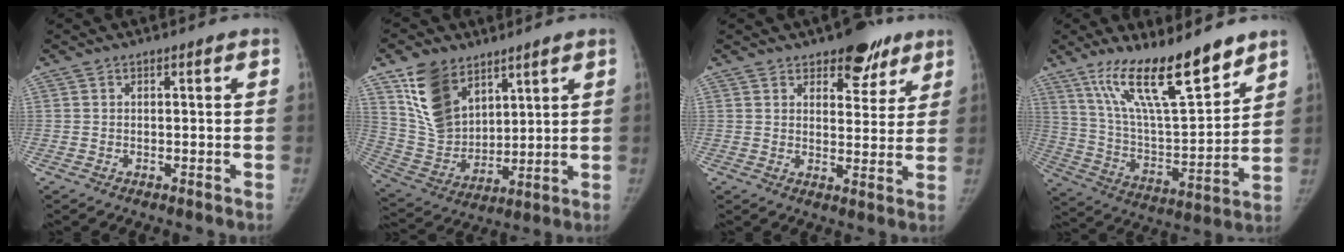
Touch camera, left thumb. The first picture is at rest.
{"total": 14.6, "force": [8.2, 9.4, 7.5], "torque": [-0.107, -0.040, 0.174]}
{"total": 8.3, "force": [5.6, 4.7, 4.0], "torque": [-0.006, -0.028, 0.077]}
{"total": 19.5, "force": [13.7, 4.9, 12.9], "torque": [-0.190, -0.078, 0.247]}